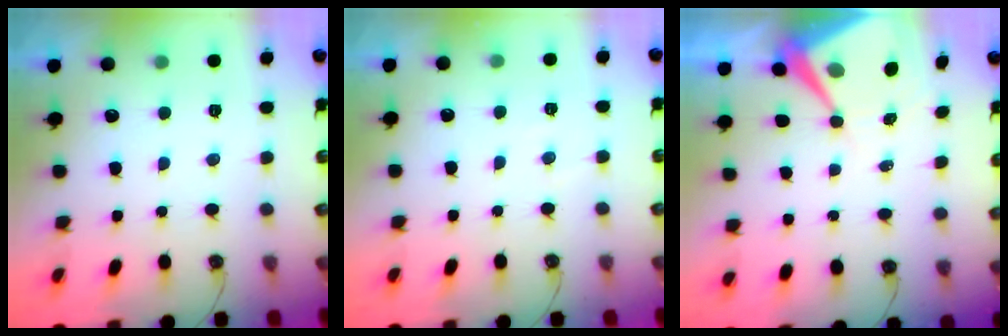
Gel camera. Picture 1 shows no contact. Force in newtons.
{"total": 2.1, "press": 2.1, "slide": 0.4}
{"total": 8.8, "press": 8.7, "slide": 0.9}